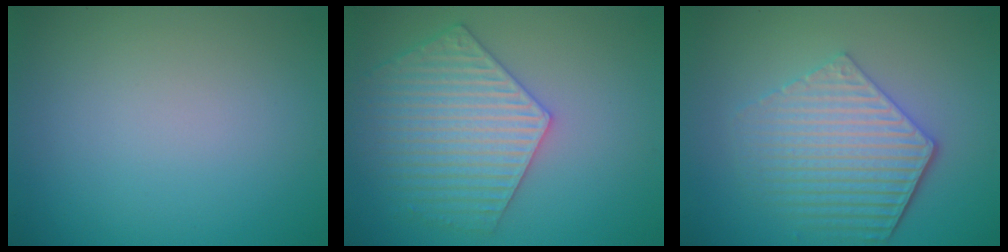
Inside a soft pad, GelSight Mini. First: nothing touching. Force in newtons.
{"total": 5.6, "press": 5.0, "slide": 2.6}
{"total": 5.5, "press": 4.3, "slide": 3.5}